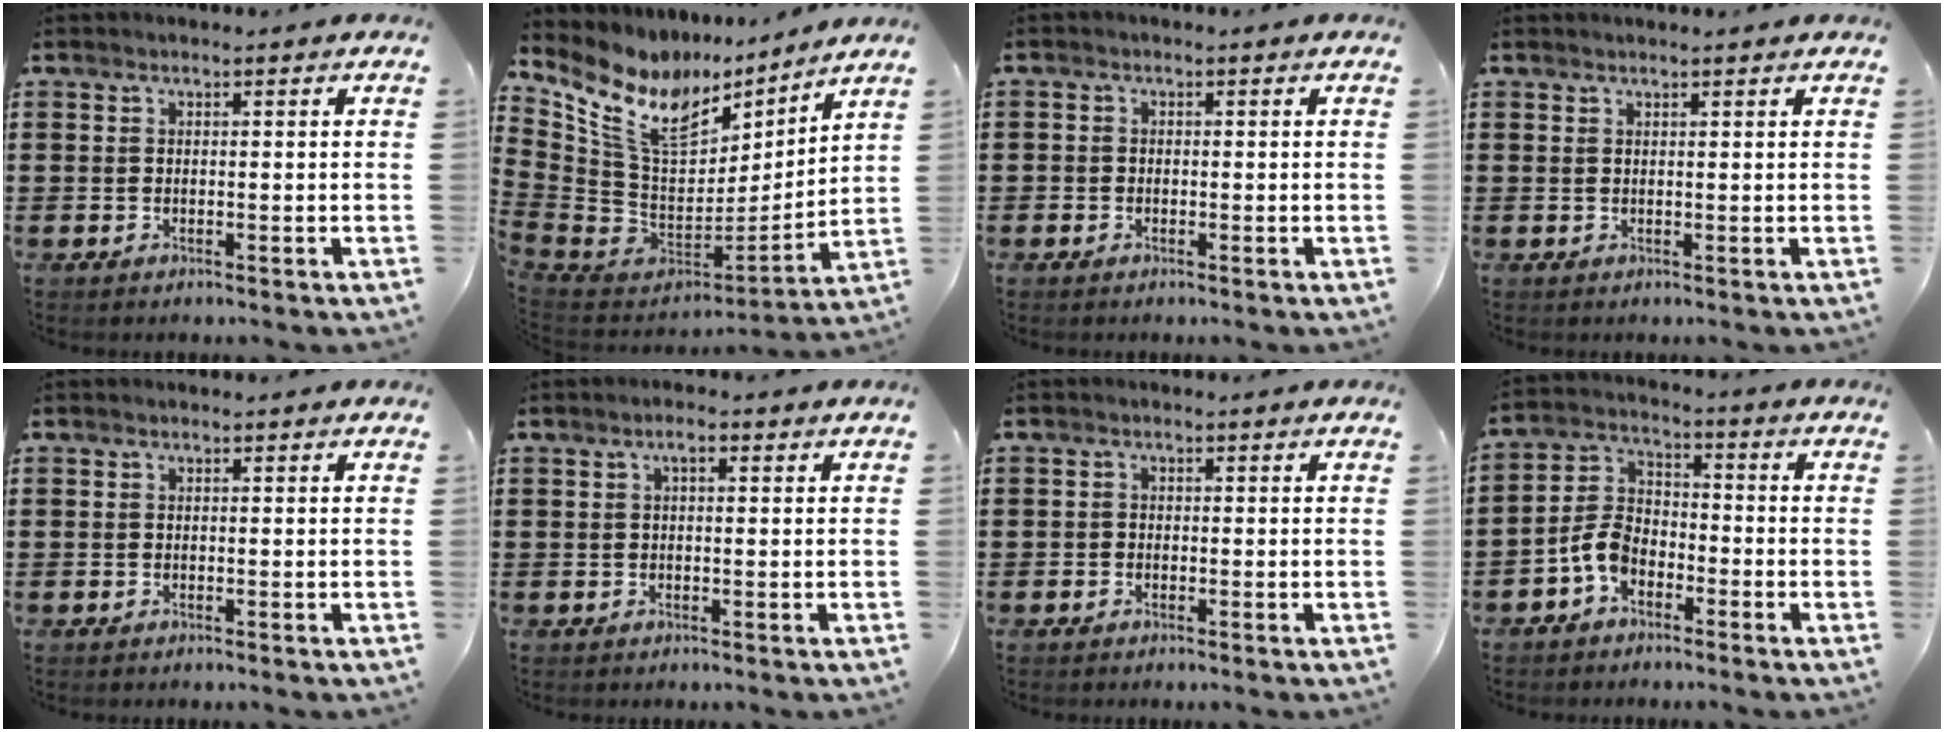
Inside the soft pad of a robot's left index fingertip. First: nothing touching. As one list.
[{"total": 13.1, "force": [6.8, 7.6, 8.1], "torque": [-0.211, -0.035, 0.119]}, {"total": 0.9, "force": [-0.5, 0.7, 0.2], "torque": [-0.005, 0.002, -0.011]}, {"total": 0.7, "force": [0.7, 0.0, 0.2], "torque": [-0.006, -0.001, 0.013]}, {"total": 0.0}, {"total": 1.8, "force": [0.3, 0.6, 1.7], "torque": [-0.032, 0.004, 0.004]}, {"total": 0.9, "force": [-0.7, 0.7, 0.2], "torque": [-0.006, 0.000, -0.014]}, {"total": 6.1, "force": [-3.4, 3.6, 3.6], "torque": [-0.099, 0.007, -0.074]}]